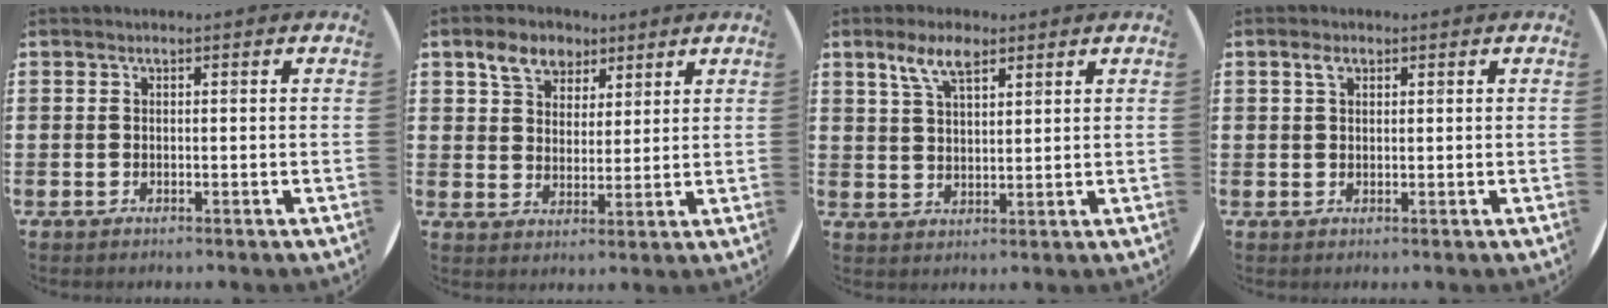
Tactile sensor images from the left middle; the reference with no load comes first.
{"total": 5.6, "force": [4.0, 3.6, 1.6], "torque": [-0.033, 0.003, 0.072]}
{"total": 5.4, "force": [3.6, 2.2, 3.4], "torque": [-0.068, 0.004, 0.063]}
{"total": 1.8, "force": [1.1, 1.1, 1.0], "torque": [-0.015, 0.001, 0.018]}